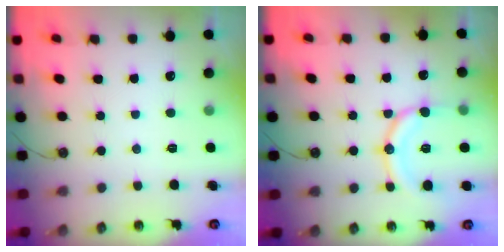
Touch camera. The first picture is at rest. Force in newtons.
{"total": 14.2, "press": 14.0, "slide": 2.1}